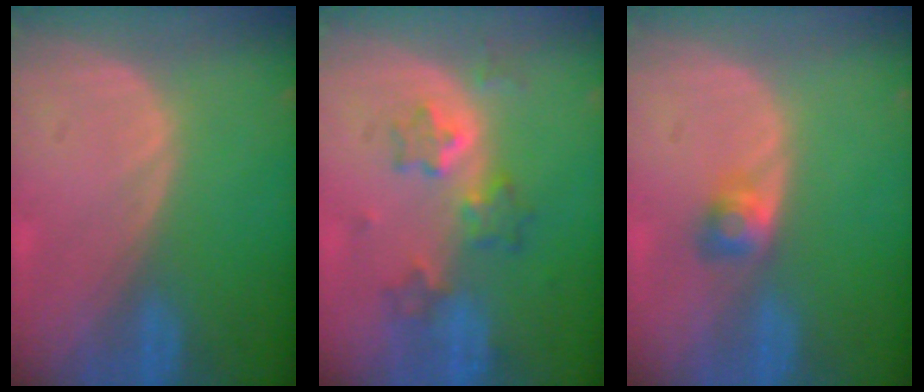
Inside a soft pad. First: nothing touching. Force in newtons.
{"total": 6.2, "press": 5.8, "slide": 1.9}
{"total": 2.6, "press": 2.4, "slide": 1.0}